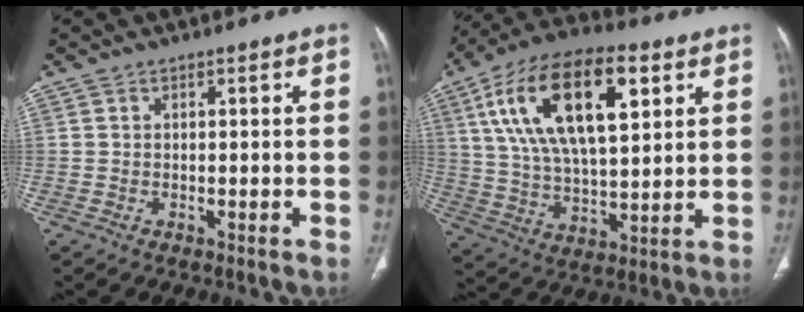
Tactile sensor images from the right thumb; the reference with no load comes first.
{"total": 23.0, "force": [8.4, 10.5, 18.6], "torque": [-0.326, -0.004, 0.148]}